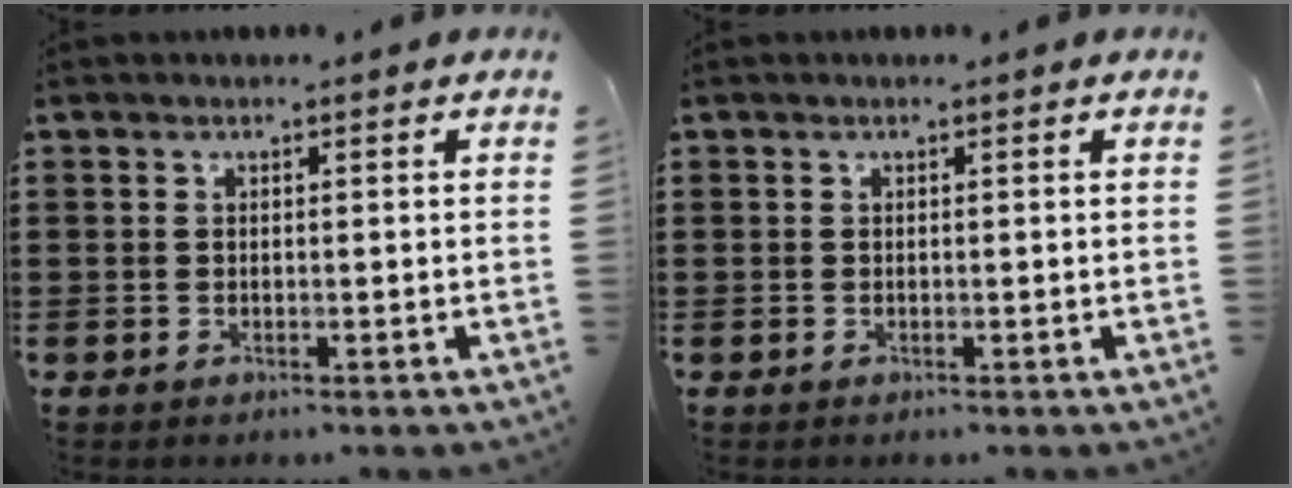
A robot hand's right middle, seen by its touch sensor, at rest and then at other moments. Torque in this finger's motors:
{"motor_torque": [-0.20, -0.11, 0.31, -0.01]}